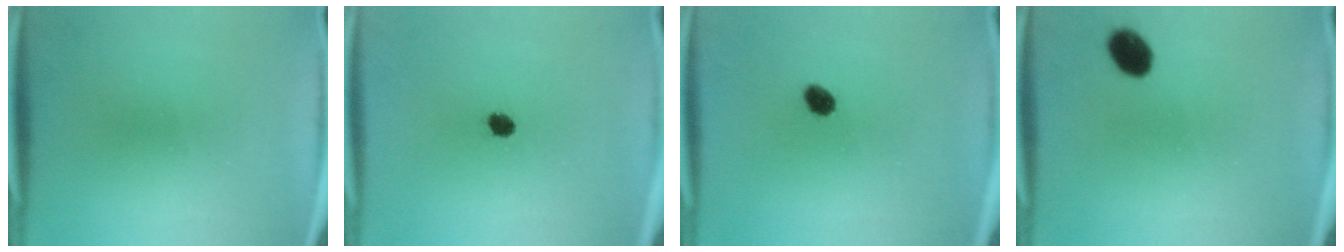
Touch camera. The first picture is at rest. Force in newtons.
{"total": 2.4}
{"total": 3.0}
{"total": 5.8}